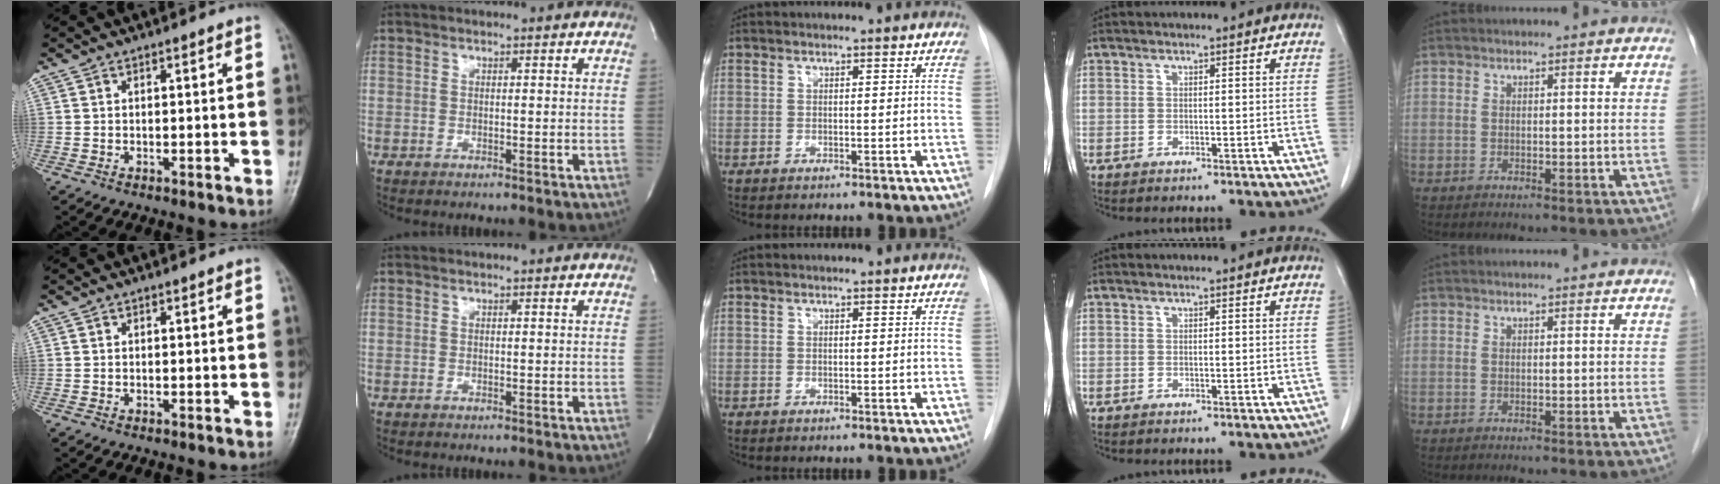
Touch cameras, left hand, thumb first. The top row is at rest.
{}